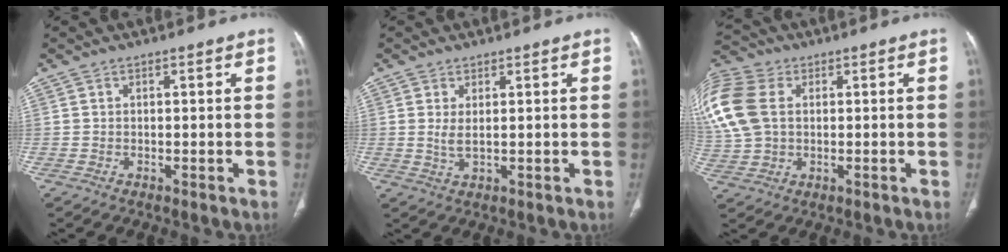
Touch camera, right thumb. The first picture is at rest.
{"total": 2.4, "force": [0.6, 0.8, 2.2], "torque": [-0.048, -0.009, 0.020]}
{"total": 17.2, "force": [3.1, 12.5, 11.4], "torque": [-0.294, 0.017, 0.060]}